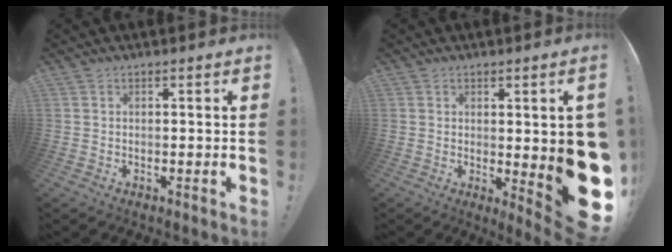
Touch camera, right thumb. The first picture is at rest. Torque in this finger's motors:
{"motor_torque": [0.26, 1.64, 2.19, -0.58, 0.09]}